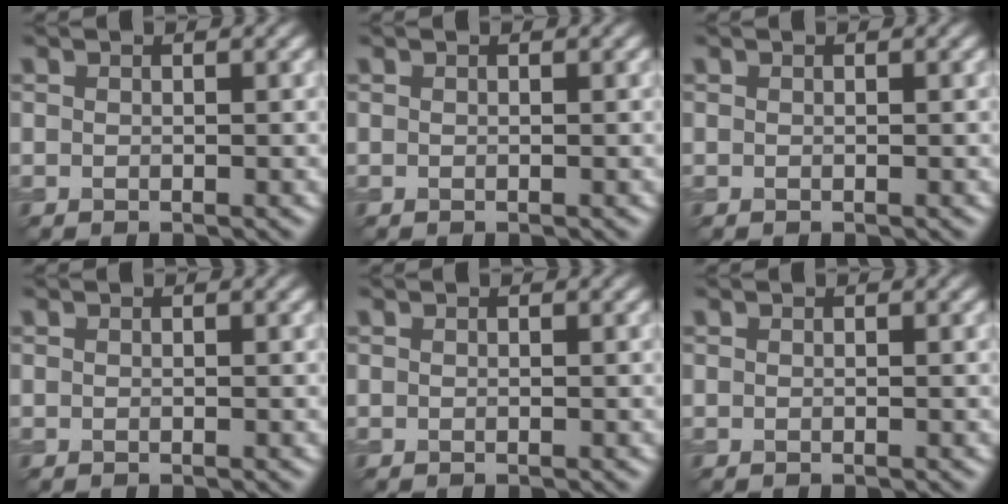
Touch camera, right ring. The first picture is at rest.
{"total": 0.0}
{"total": 0.0}
{"total": 0.0}
{"total": 0.0}
{"total": 0.0}